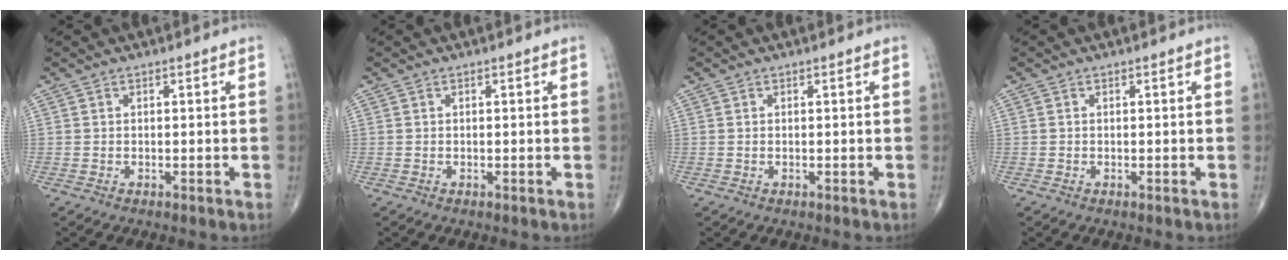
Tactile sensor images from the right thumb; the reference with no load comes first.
{"total": 0.0}
{"total": 0.0}
{"total": 0.0}